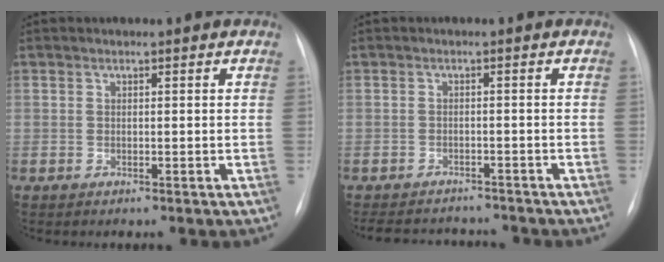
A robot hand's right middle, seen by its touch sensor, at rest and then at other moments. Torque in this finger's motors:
{"motor_torque": [0.00, -0.03, -0.02, 0.00]}